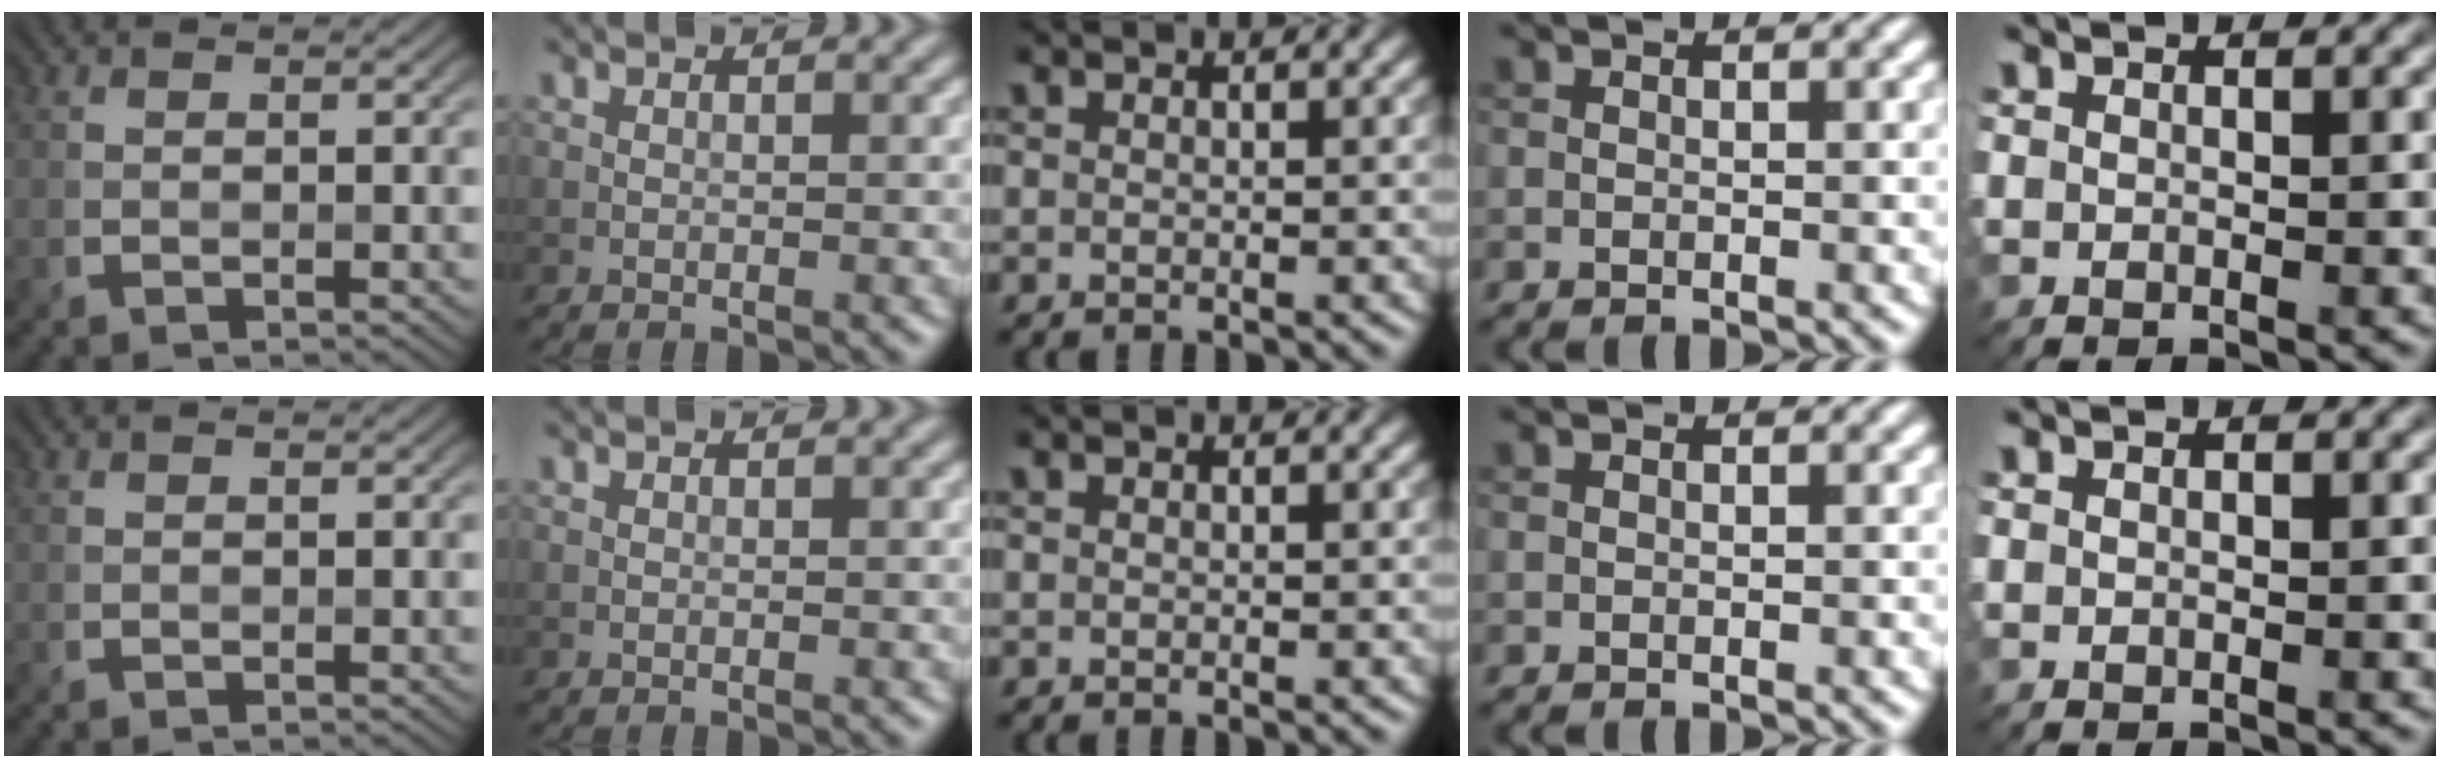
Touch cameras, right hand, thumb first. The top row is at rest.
{}